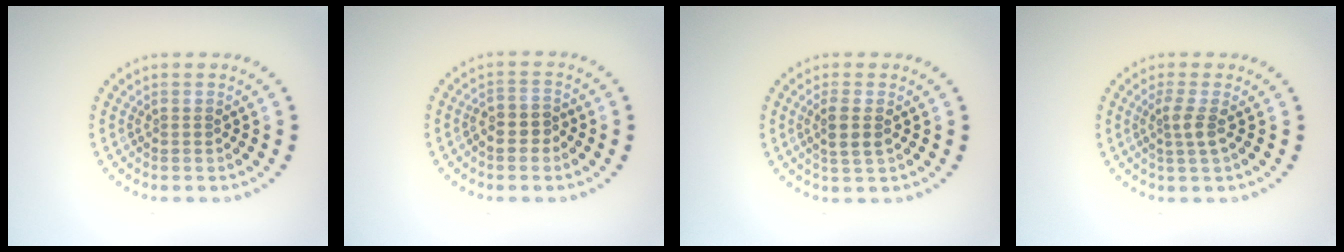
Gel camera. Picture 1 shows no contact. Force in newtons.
{"total": 2.1, "press": 2.0, "slide": 0.9}
{"total": 2.1, "press": 1.9, "slide": 0.8}
{"total": 1.9, "press": 1.4, "slide": 1.3}